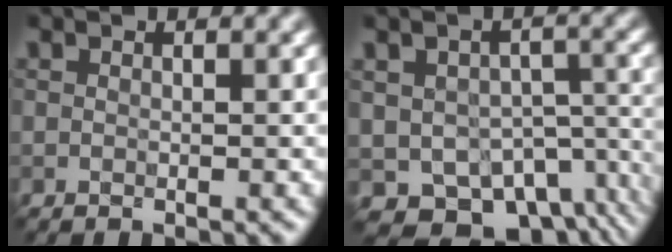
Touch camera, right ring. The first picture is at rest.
{"total": 8.6, "force": [-4.9, 5.7, 4.3], "torque": [-0.061, -0.034, -0.045]}